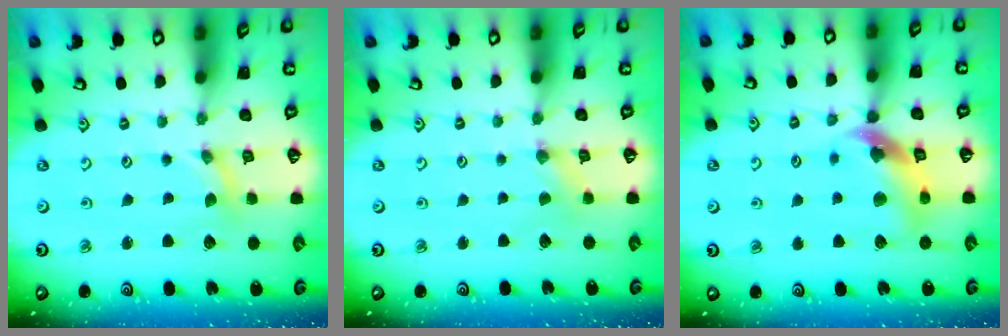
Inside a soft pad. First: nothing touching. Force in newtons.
{"total": 0.0}
{"total": 11.0, "press": 10.9, "slide": 1.5}